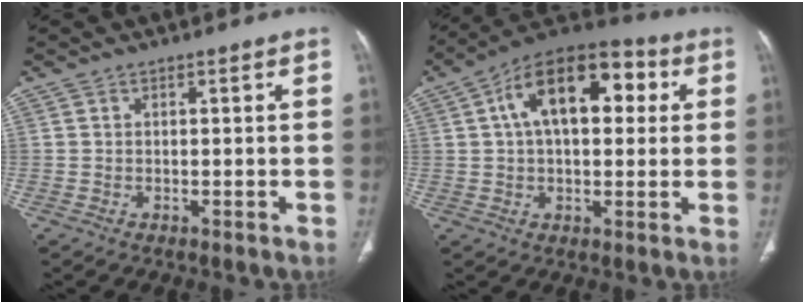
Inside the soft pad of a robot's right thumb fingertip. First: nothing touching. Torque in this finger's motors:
{"motor_torque": [2.06, 2.95, 1.54, -0.11, 0.16]}